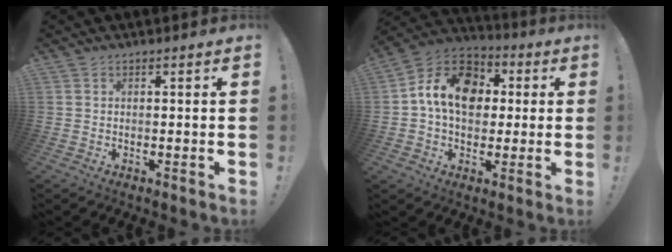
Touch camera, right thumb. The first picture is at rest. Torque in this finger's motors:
{"motor_torque": [1.97, 1.96, 0.51, -0.36, 0.21]}